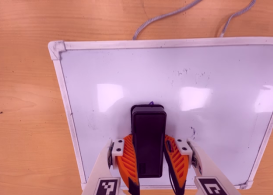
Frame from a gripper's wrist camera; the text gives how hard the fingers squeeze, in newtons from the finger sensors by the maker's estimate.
{"total": 12.8, "left": 11.9, "right": 13.7}